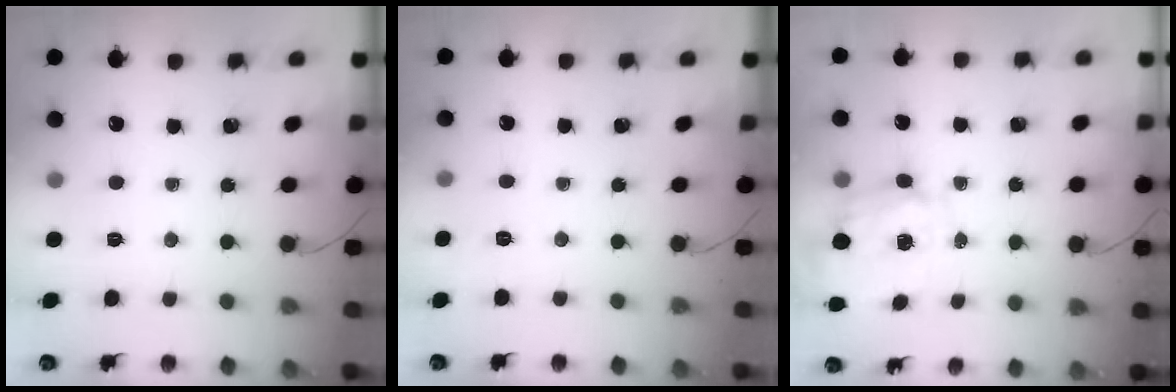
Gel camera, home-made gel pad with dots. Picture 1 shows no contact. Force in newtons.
{"total": 1.9, "press": 0.8, "slide": 1.7}
{"total": 2.5, "press": 2.3, "slide": 1.0}